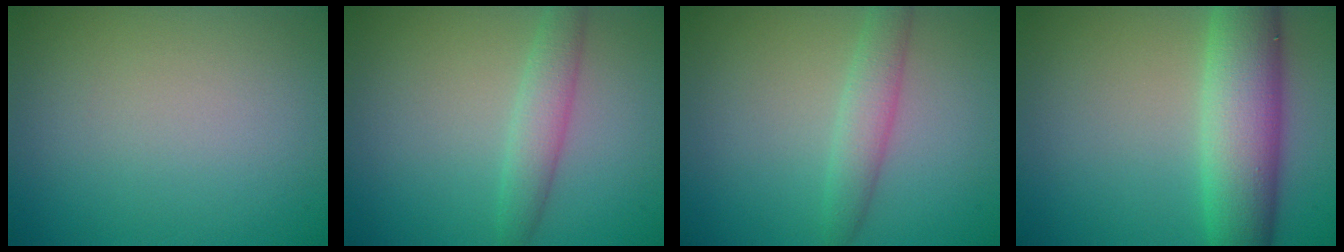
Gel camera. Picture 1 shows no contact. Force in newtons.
{"total": 2.7, "press": 2.7, "slide": 0.2}
{"total": 2.6, "press": 2.6, "slide": 0.1}
{"total": 7.9, "press": 7.8, "slide": 0.5}